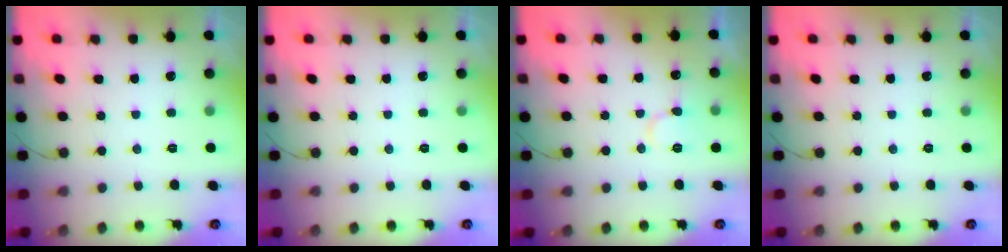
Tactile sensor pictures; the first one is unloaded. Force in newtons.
{"total": 0.0}
{"total": 8.2, "press": 8.1, "slide": 1.4}
{"total": 0.0}